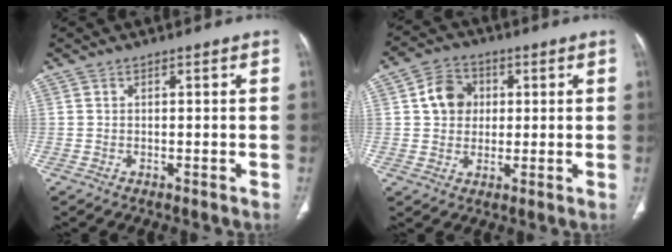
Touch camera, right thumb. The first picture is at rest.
{"total": 7.6, "force": [1.4, 6.4, 3.8], "torque": [-0.042, 0.003, 0.020]}